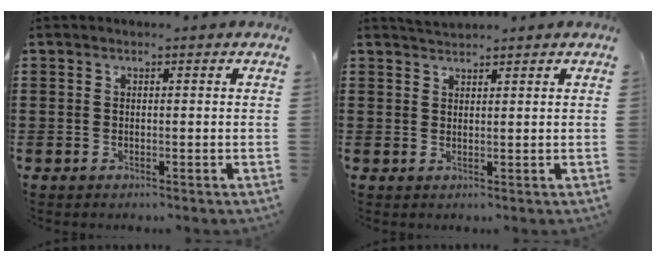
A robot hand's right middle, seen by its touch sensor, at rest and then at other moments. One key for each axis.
{"total": 1.7, "fx": 1.7, "fy": 0.0, "fz": 0.0, "tx": -0.005, "ty": 0.001, "tz": 0.033}